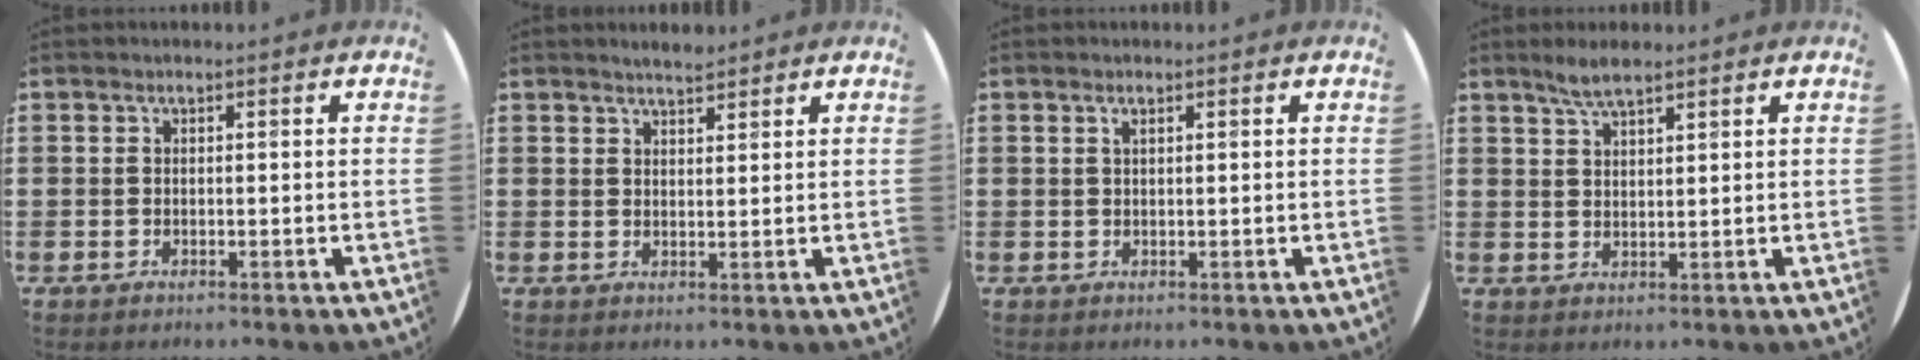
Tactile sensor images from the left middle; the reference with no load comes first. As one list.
[{"total": 2.1, "force": [2.1, 0.3, 0.2], "torque": [-0.006, 0.002, 0.039]}, {"total": 0.7, "force": [0.4, 0.1, 0.5], "torque": [-0.010, 0.001, 0.007]}, {"total": 3.1, "force": [2.6, 0.6, 1.6], "torque": [-0.035, 0.004, 0.047]}]